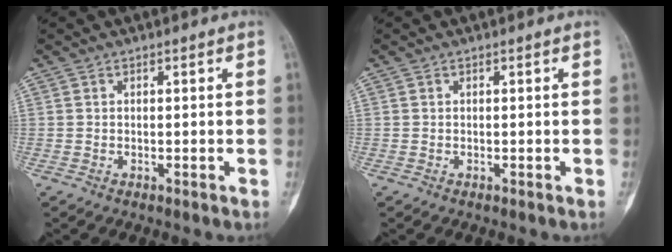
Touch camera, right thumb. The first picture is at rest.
{"total": 0.0}